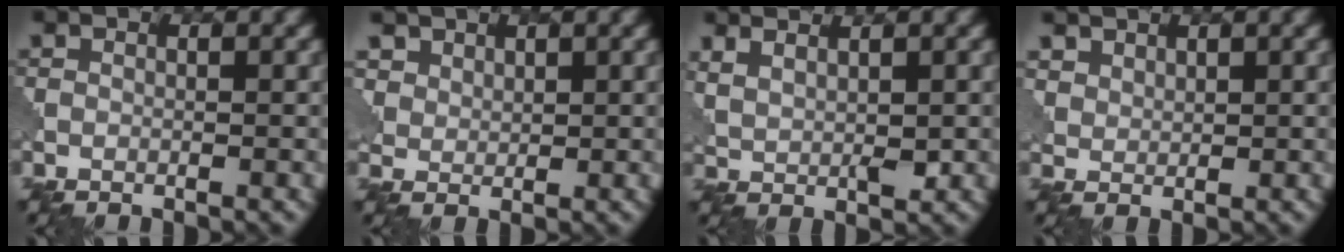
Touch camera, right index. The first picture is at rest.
{"total": 3.0, "force": [2.1, 2.1, 0.8], "torque": [-0.030, -0.013, 0.058]}
{"total": 2.9, "force": [1.7, 0.9, 2.1], "torque": [-0.047, -0.002, 0.041]}
{"total": 2.5, "force": [1.9, 1.5, 0.6], "torque": [-0.023, -0.015, 0.056]}